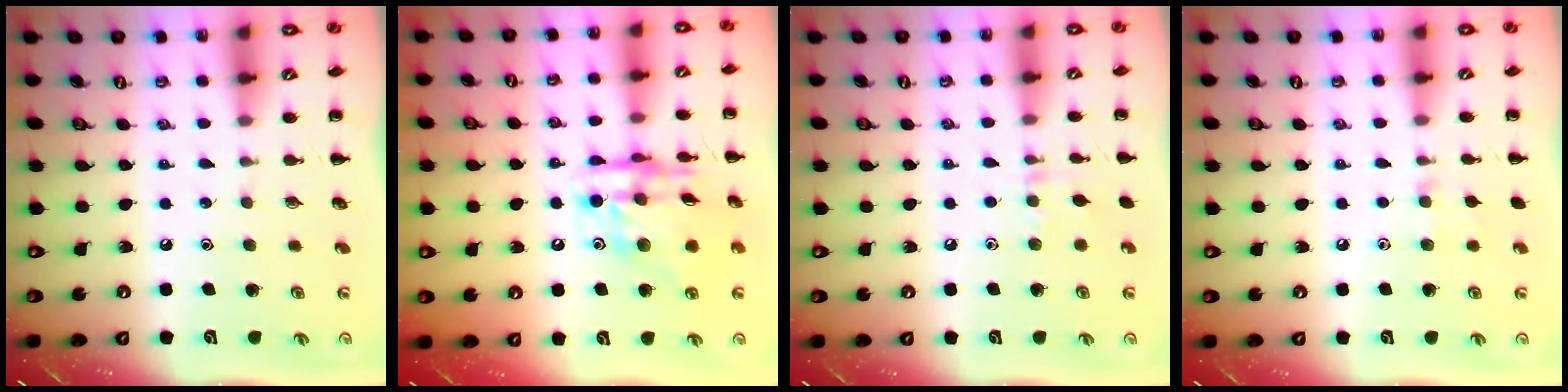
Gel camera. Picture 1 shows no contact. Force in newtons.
{"total": 14.9, "press": 14.4, "slide": 3.9}
{"total": 5.1, "press": 4.8, "slide": 1.7}
{"total": 5.1, "press": 4.9, "slide": 1.6}